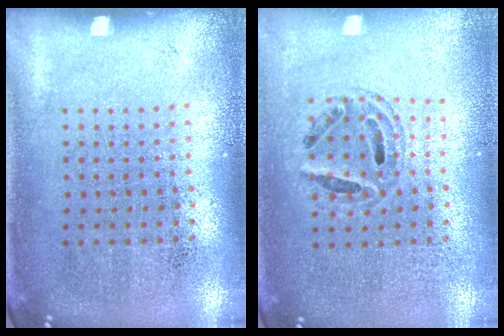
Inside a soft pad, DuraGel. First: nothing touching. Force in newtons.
{"total": 0.7, "press": 0.7, "slide": 0.1}